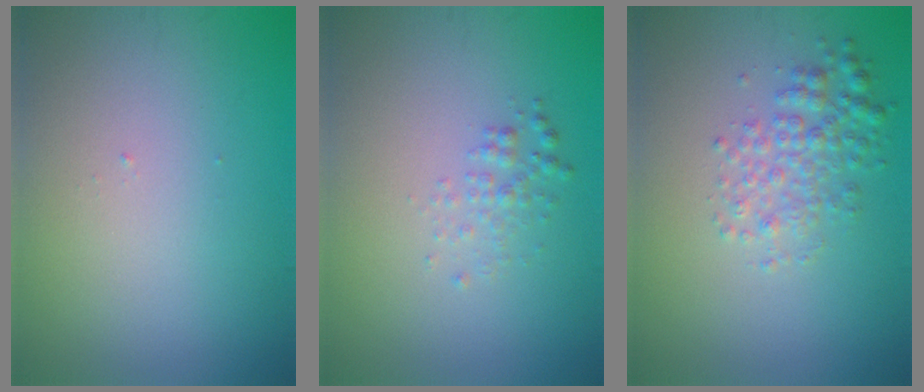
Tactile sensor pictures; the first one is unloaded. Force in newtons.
{"total": 1.3, "press": 1.3, "slide": 0.0}
{"total": 2.9, "press": 2.9, "slide": 0.0}